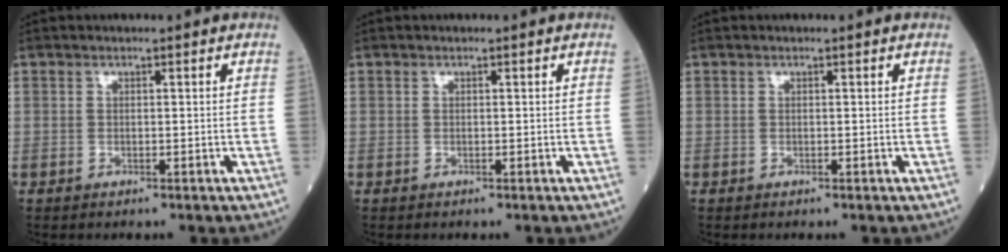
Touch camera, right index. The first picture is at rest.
{"total": 0.0}
{"total": 0.0}